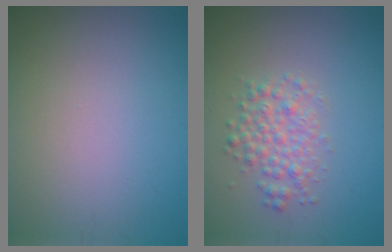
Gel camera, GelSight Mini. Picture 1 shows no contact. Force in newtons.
{"total": 2.8, "press": 2.8, "slide": 0.1}